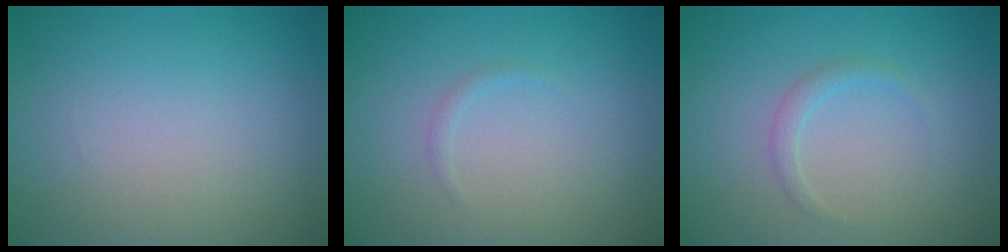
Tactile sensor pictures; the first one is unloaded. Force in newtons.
{"total": 0.6, "press": 0.6, "slide": 0.1}
{"total": 1.2, "press": 1.1, "slide": 0.2}